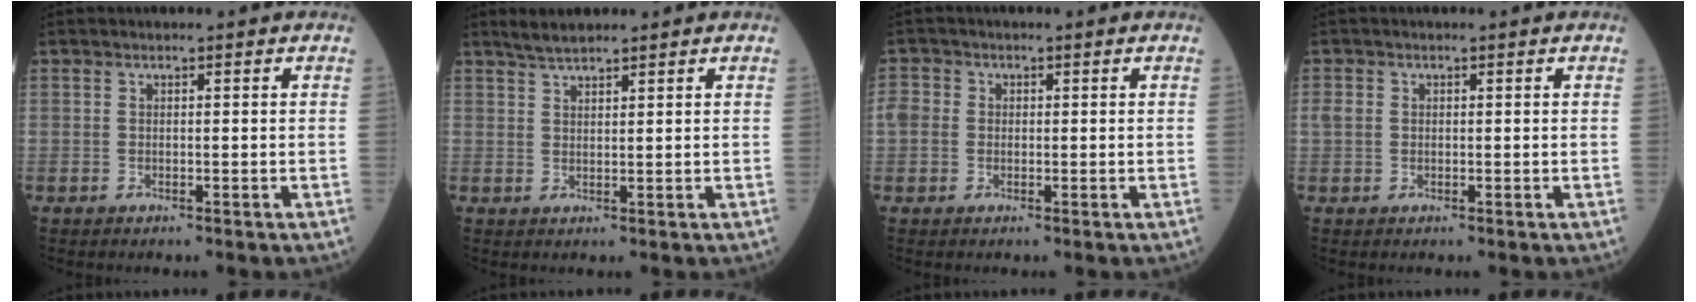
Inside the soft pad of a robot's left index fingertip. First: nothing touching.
{"total": 3.0, "force": [2.8, 0.3, 1.1], "torque": [-0.028, 0.013, 0.055]}
{"total": 3.0, "force": [0.0, 2.7, 1.2], "torque": [-0.035, 0.013, -0.003]}
{"total": 1.5, "force": [0.1, 1.3, 0.6], "torque": [-0.018, 0.006, 0.003]}